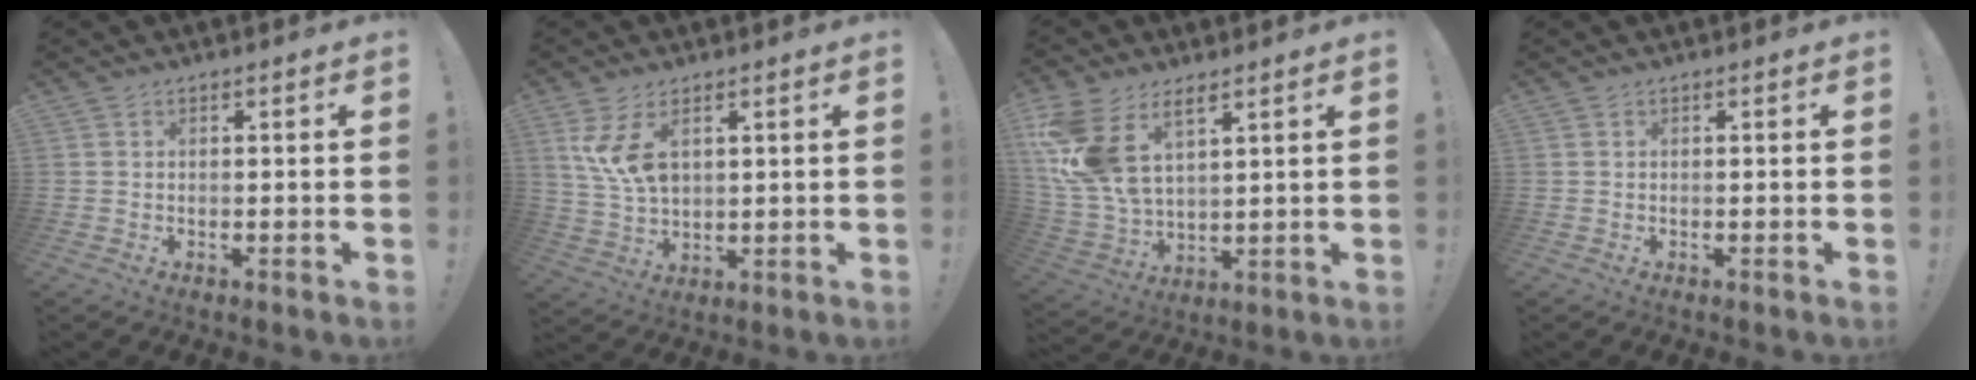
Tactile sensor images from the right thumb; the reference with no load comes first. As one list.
[{"total": 9.5, "force": [4.1, 5.3, 6.8], "torque": [-0.130, -0.022, 0.072]}, {"total": 14.0, "force": [7.7, 7.8, 8.8], "torque": [-0.194, -0.039, 0.149]}, {"total": 0.0}]